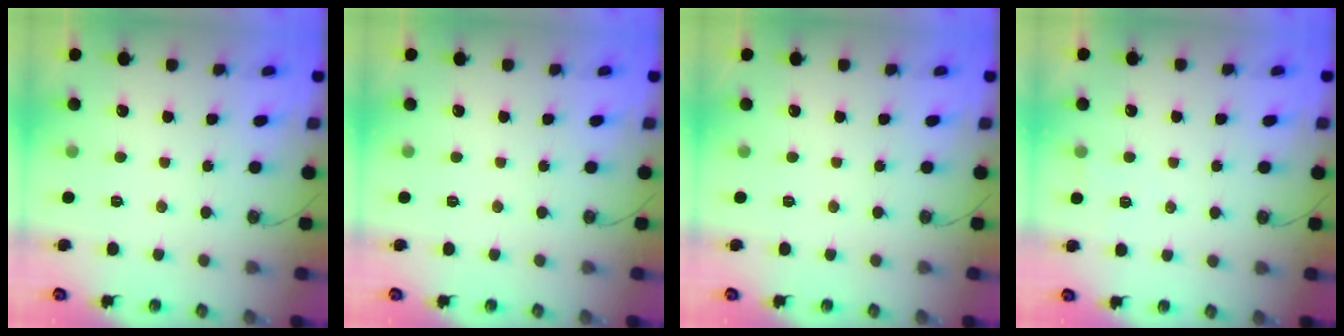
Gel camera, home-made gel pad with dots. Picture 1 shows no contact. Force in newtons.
{"total": 0.0}
{"total": 0.0}
{"total": 4.8, "press": 2.3, "slide": 4.3}